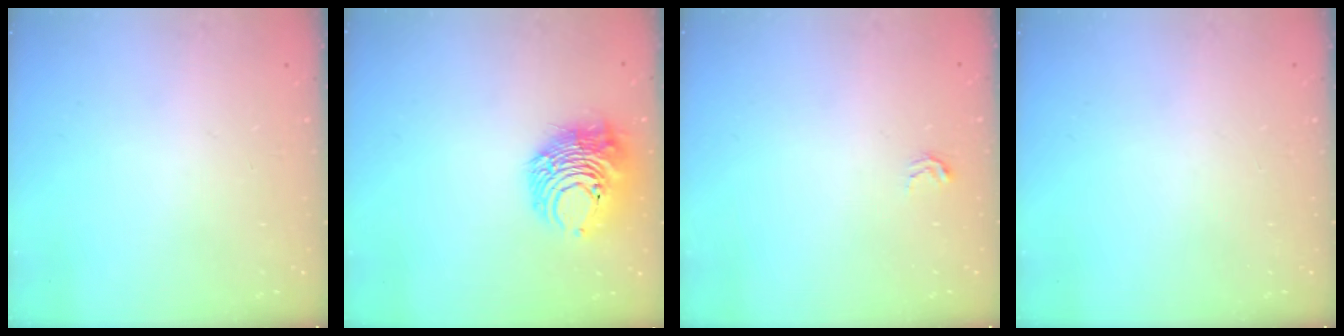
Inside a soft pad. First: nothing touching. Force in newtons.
{"total": 11.4, "press": 11.3, "slide": 0.6}
{"total": 2.7, "press": 2.7, "slide": 0.4}
{"total": 0.0}